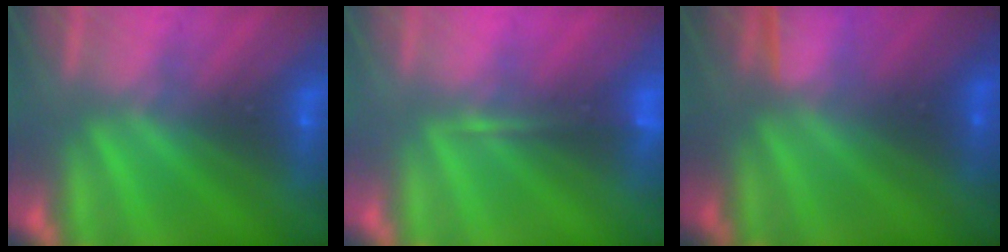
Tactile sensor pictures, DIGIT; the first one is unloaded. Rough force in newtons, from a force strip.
{"total": 1.6}
{"total": 1.3}